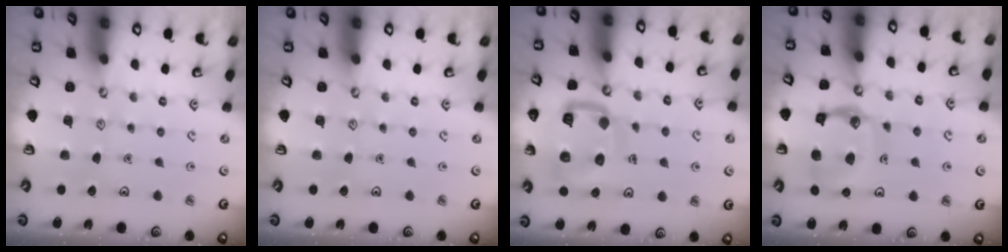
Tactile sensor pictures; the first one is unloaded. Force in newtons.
{"total": 0.0}
{"total": 13.7, "press": 13.7, "slide": 1.4}
{"total": 14.3, "press": 14.2, "slide": 1.4}